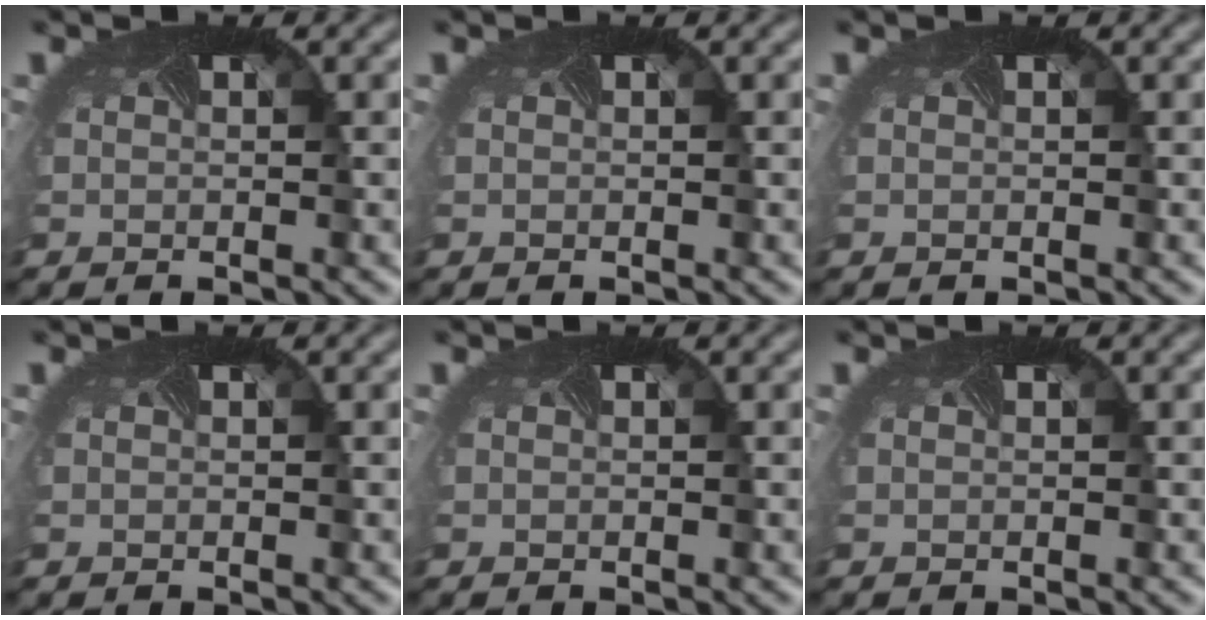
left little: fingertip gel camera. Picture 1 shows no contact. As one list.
[{"total": 0.0}, {"total": 0.0}, {"total": 0.0}, {"total": 0.0}, {"total": 0.0}]